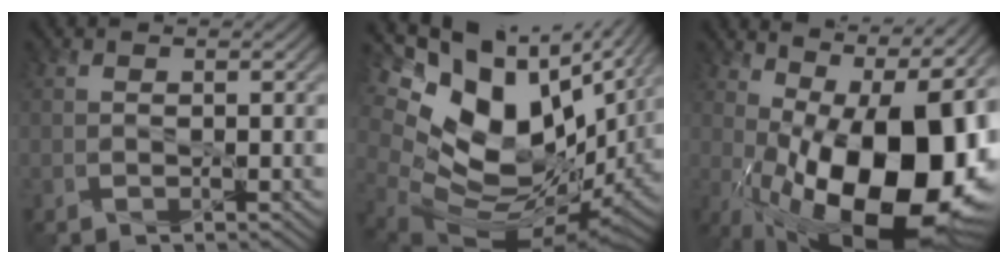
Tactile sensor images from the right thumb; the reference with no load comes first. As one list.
[{"total": 19.0, "force": [6.4, 11.6, 13.6], "torque": [-0.275, -0.018, 0.149]}, {"total": 20.9, "force": [-1.6, 9.5, 18.6], "torque": [-0.251, -0.001, -0.026]}]